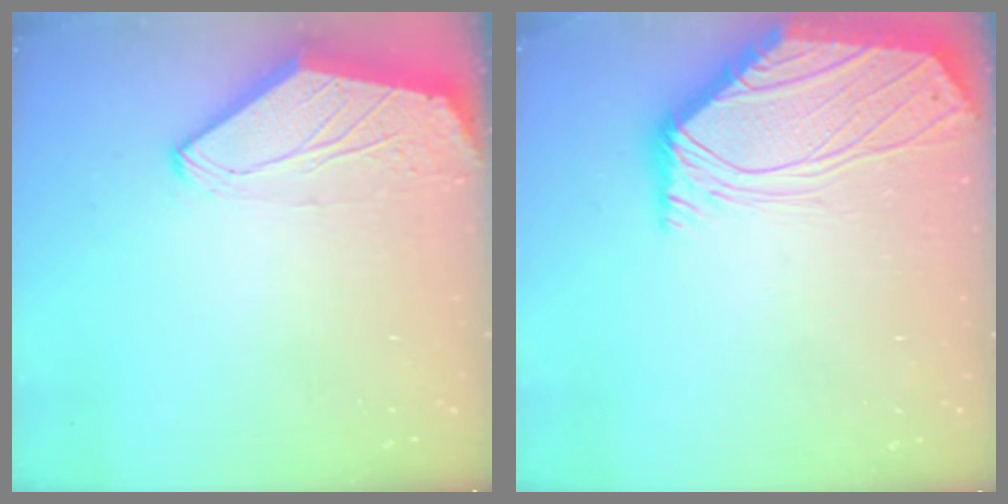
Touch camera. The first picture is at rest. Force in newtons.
{"total": 1.3, "press": 1.2, "slide": 0.4}